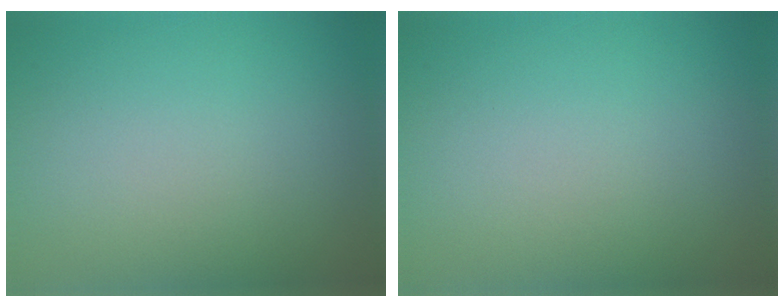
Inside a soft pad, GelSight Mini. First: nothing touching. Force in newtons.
{"total": 0.0}